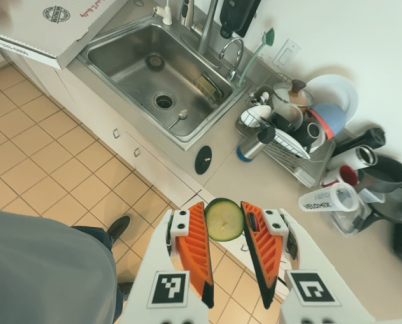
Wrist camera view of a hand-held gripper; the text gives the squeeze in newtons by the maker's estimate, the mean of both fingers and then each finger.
{"total": 7.5, "left": 7.0, "right": 8.0}